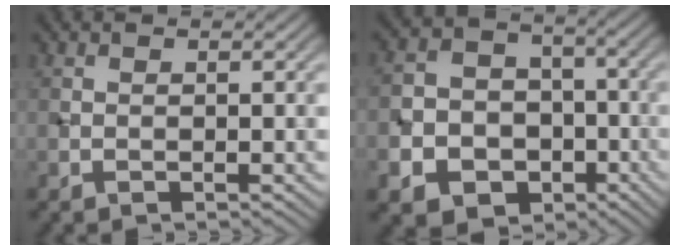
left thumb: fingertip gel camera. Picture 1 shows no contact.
{"total": 11.5, "force": [-5.0, 9.5, 3.9], "torque": [-0.105, -0.034, -0.104]}